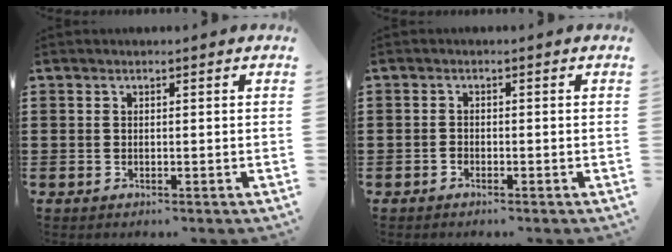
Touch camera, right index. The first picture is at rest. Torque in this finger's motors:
{"motor_torque": [0.83, 0.91, 0.03, 0.02]}